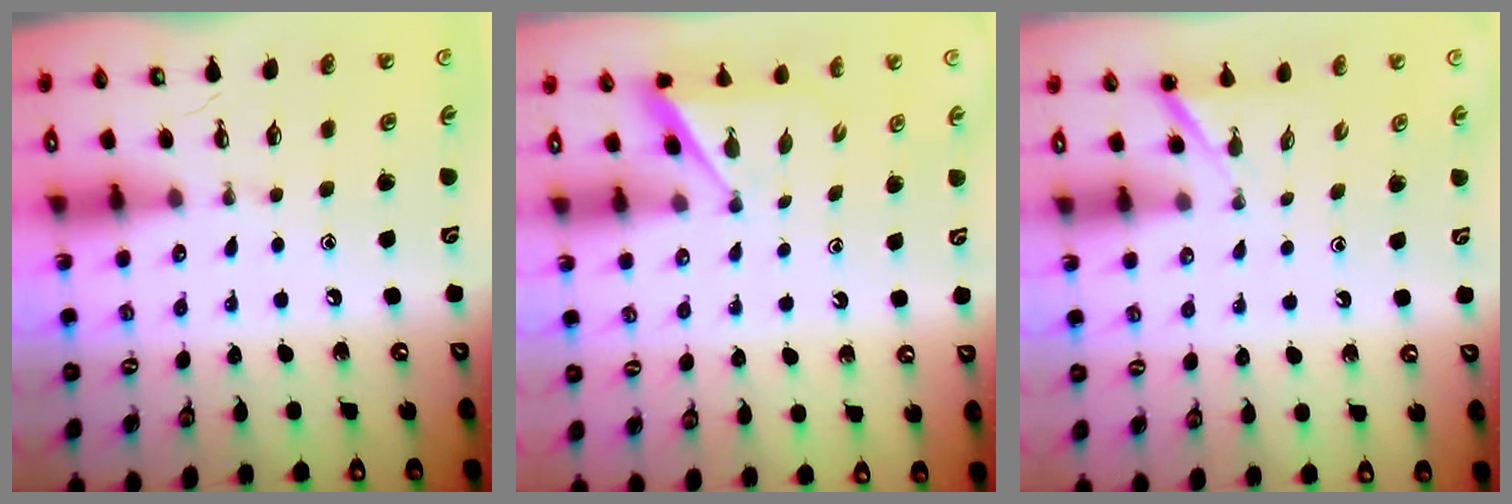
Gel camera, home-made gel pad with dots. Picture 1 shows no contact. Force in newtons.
{"total": 3.0, "press": 3.0, "slide": 0.3}
{"total": 1.5, "press": 1.5, "slide": 0.1}